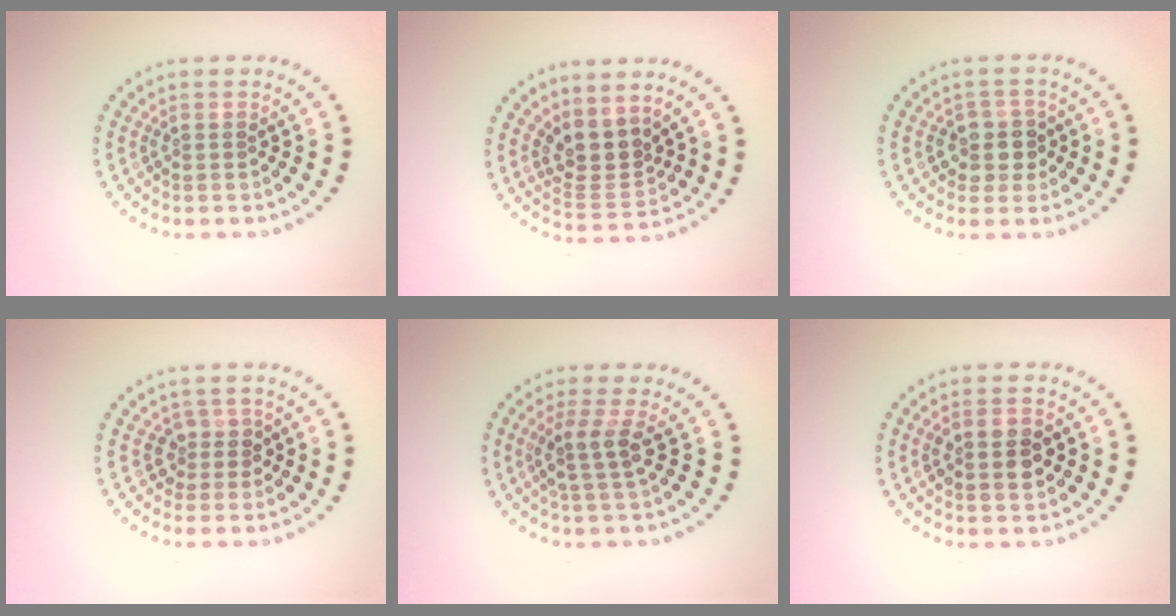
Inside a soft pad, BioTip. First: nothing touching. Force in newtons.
{"total": 3.2, "press": 2.5, "slide": 2.0}
{"total": 2.7, "press": 2.4, "slide": 1.2}
{"total": 1.8, "press": 1.4, "slide": 1.1}
{"total": 2.6, "press": 2.0, "slide": 1.7}
{"total": 3.5, "press": 3.5, "slide": 0.3}